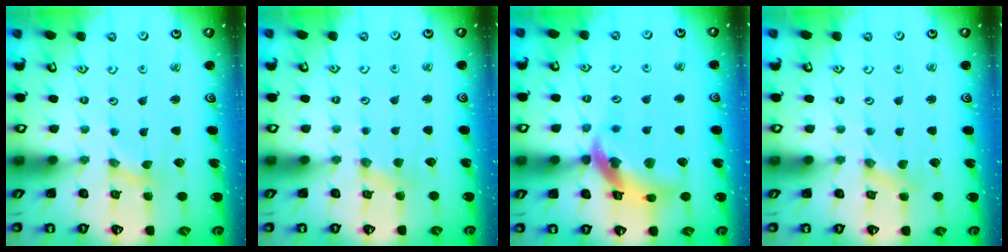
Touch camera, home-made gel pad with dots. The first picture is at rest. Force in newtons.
{"total": 2.9, "press": 2.9, "slide": 0.5}
{"total": 14.9, "press": 14.8, "slide": 1.8}
{"total": 0.0}